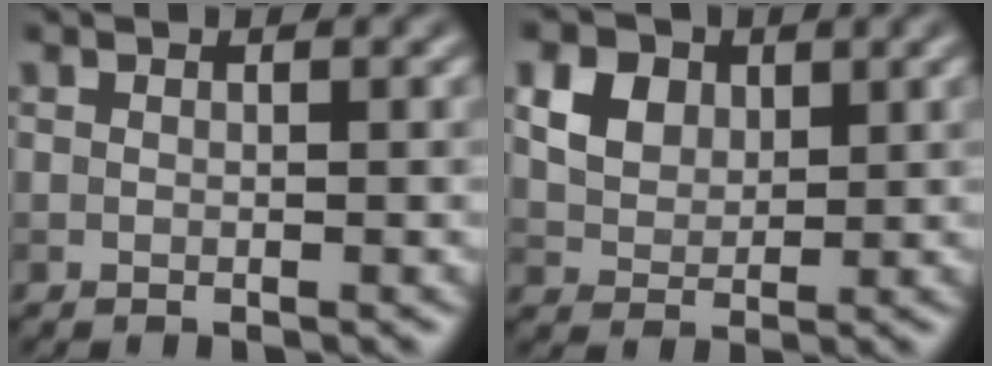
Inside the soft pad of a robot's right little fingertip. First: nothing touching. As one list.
[{"total": 9.2, "force": [4.5, 6.6, 4.6], "torque": [-0.099, 0.032, 0.066]}]